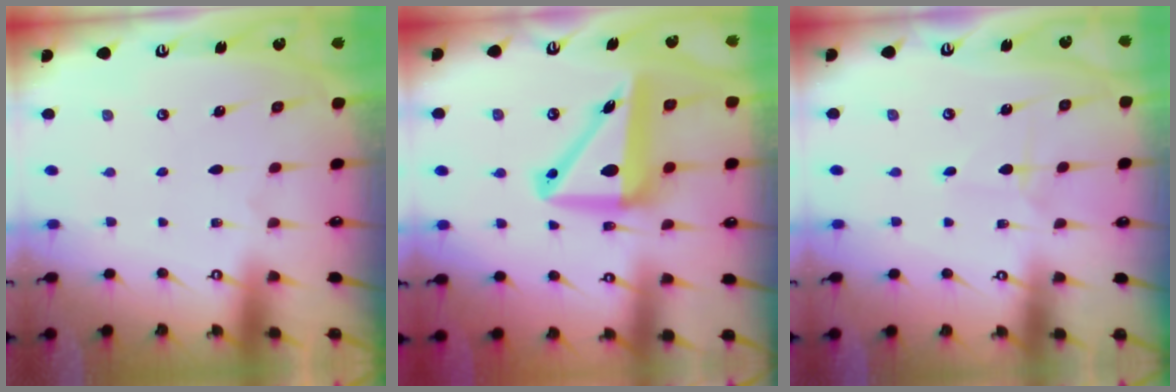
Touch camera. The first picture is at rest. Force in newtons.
{"total": 12.5, "press": 12.3, "slide": 2.4}
{"total": 1.6, "press": 1.6, "slide": 0.0}